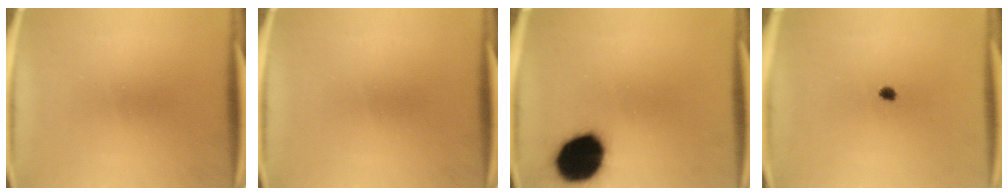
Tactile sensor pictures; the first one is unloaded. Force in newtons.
{"total": 0.0}
{"total": 17.3}
{"total": 1.5}